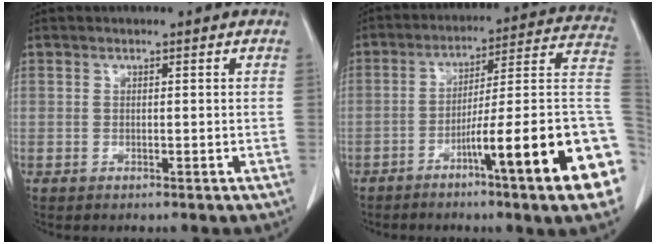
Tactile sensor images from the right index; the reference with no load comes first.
{"total": 21.4, "force": [-7.4, -0.1, 20.0], "torque": [-0.198, 0.003, -0.114]}